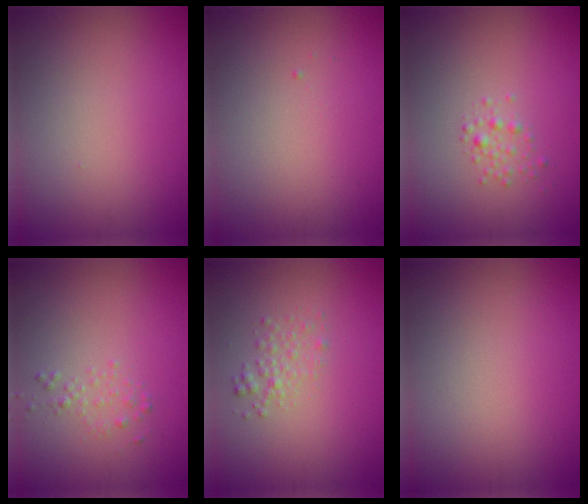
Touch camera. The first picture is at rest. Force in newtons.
{"total": 0.0}
{"total": 1.2, "press": 1.2, "slide": 0.1}
{"total": 1.1, "press": 1.1, "slide": 0.1}
{"total": 1.5, "press": 1.5, "slide": 0.0}
{"total": 0.0}